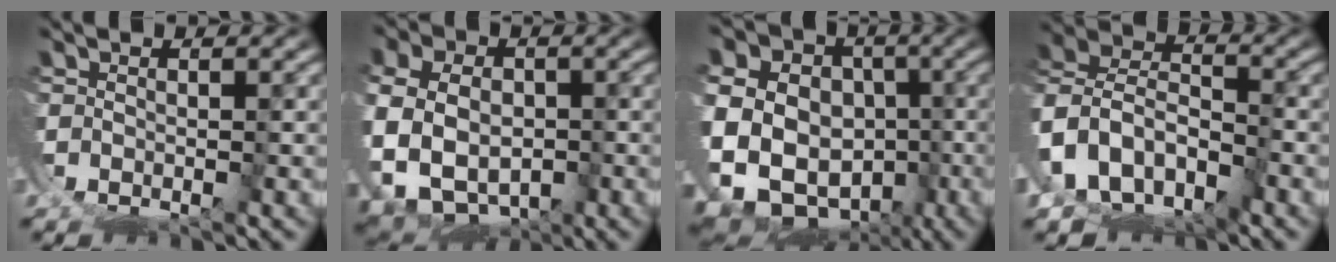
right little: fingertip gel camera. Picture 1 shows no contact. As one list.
[{"total": 10.4, "force": [-1.4, 9.1, 4.7], "torque": [-0.139, -0.040, -0.012]}, {"total": 16.6, "force": [-3.2, 14.2, 7.9], "torque": [-0.189, -0.074, -0.043]}, {"total": 14.3, "force": [-3.9, 13.0, 4.5], "torque": [-0.168, -0.071, -0.064]}]